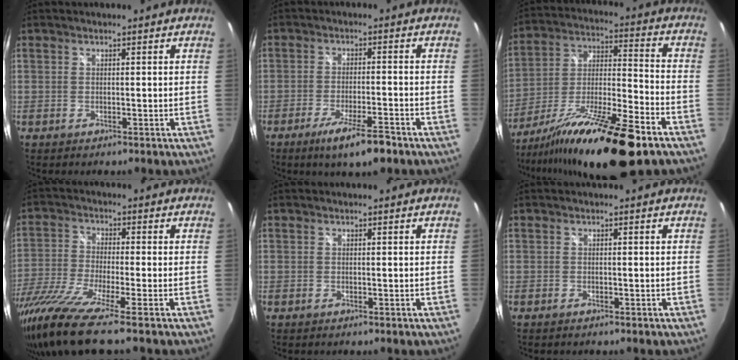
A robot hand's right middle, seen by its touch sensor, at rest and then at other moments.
{"total": 8.0, "force": [-5.5, 1.2, 5.8], "torque": [-0.119, -0.019, -0.093]}
{"total": 22.1, "force": [-15.0, 2.4, 16.1], "torque": [-0.282, -0.034, -0.258]}
{"total": 14.5, "force": [-11.1, -0.2, 9.3], "torque": [-0.203, -0.053, -0.210]}
{"total": 0.0}
{"total": 0.5, "force": [-0.4, 0.2, 0.2], "torque": [-0.005, -0.003, -0.009]}